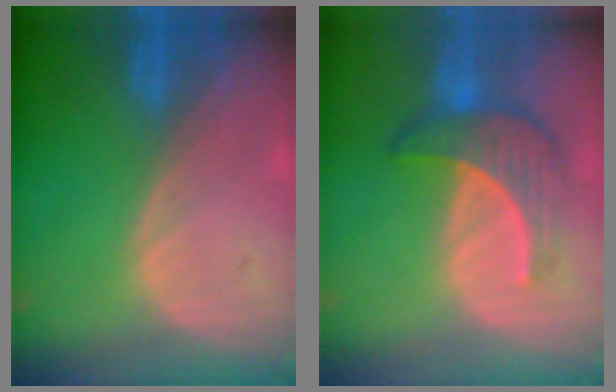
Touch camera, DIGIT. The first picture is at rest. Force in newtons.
{"total": 7.2, "press": 6.7, "slide": 2.8}